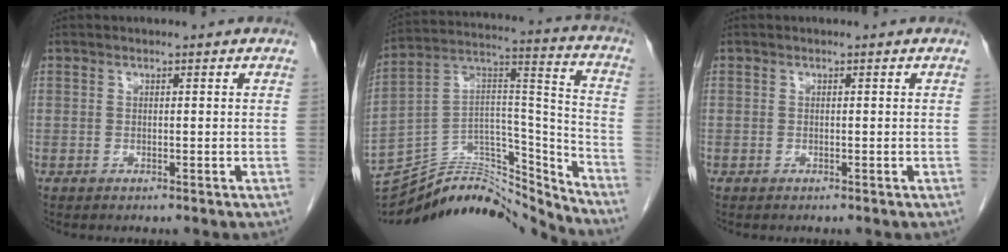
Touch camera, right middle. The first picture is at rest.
{"total": 21.9, "force": [-21.2, 3.6, 4.5], "torque": [-0.087, 0.051, -0.343]}
{"total": 0.0}